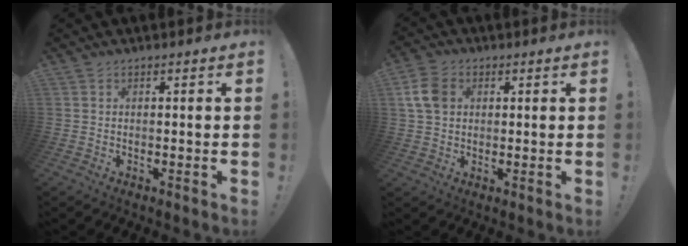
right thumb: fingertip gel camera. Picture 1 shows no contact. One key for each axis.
{"total": 8.8, "fx": 2.1, "fy": 6.7, "fz": 5.3, "tx": -0.108, "ty": 0.006, "tz": 0.041}